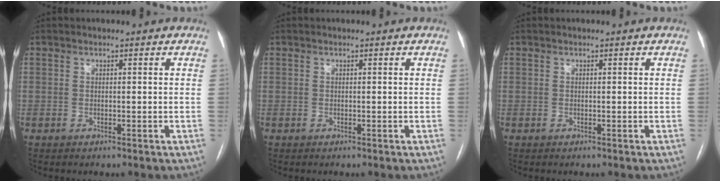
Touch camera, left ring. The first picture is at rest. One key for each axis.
{"total": 0.0}
{"total": 0.0}